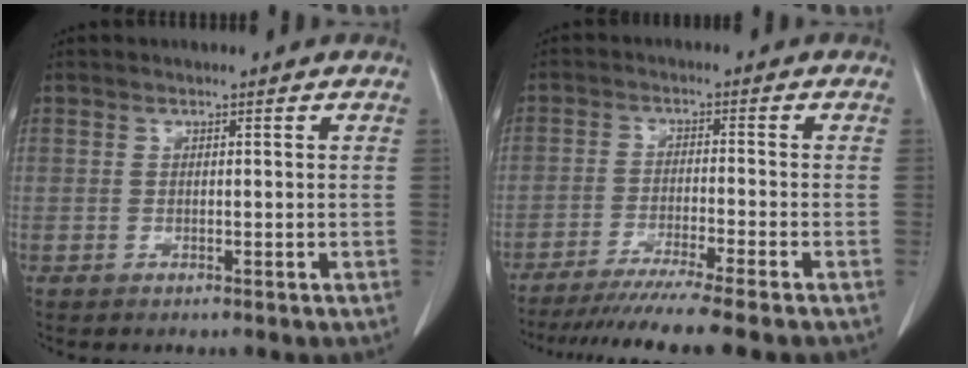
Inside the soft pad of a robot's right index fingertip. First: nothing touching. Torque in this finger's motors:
{"motor_torque": [1.11, -1.03, 0.57, 0.14]}